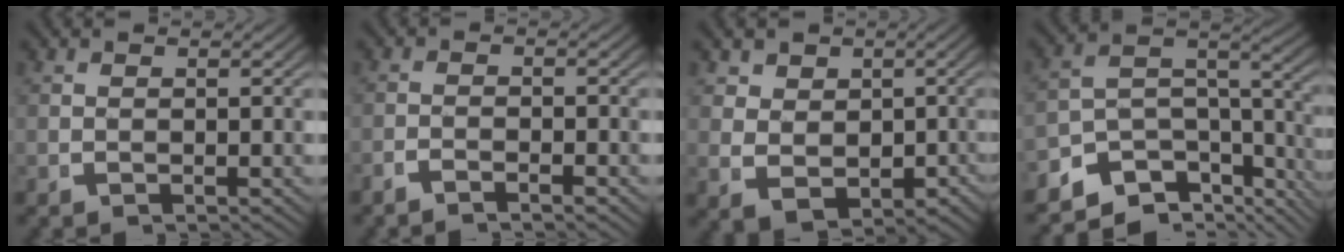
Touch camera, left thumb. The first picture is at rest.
{"total": 1.6, "force": [-1.5, 0.3, 0.4], "torque": [-0.004, -0.001, -0.034]}
{"total": 5.7, "force": [-0.4, 4.7, 3.1], "torque": [-0.079, -0.045, 0.019]}
{"total": 9.7, "force": [-4.2, 5.5, 6.8], "torque": [-0.103, -0.009, -0.076]}